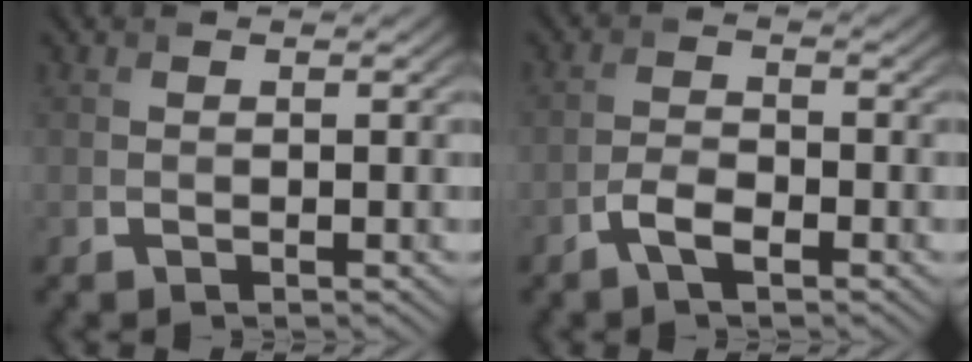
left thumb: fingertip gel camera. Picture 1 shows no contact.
{"total": 3.1, "force": [-1.9, 1.2, 2.2], "torque": [-0.048, 0.002, -0.044]}